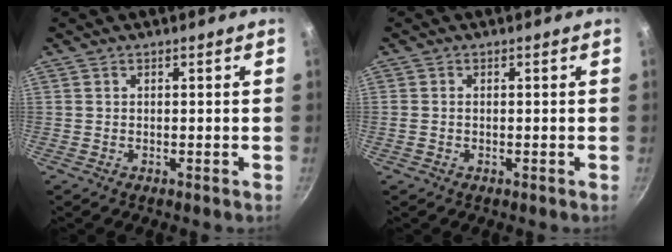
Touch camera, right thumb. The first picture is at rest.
{"total": 1.1, "force": [-0.3, 0.8, 0.7], "torque": [-0.017, 0.002, -0.005]}